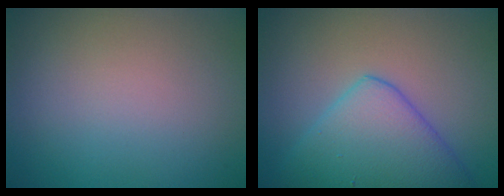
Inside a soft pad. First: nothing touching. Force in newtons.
{"total": 6.6, "press": 6.6, "slide": 0.3}